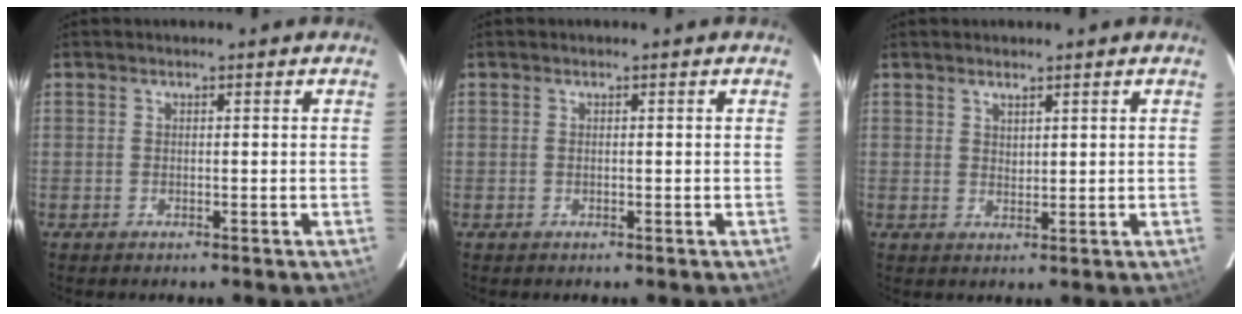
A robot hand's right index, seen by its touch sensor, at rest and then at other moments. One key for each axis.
{"total": 0.0}
{"total": 1.9, "fx": 1.6, "fy": 0.8, "fz": 0.8, "tx": -0.011, "ty": 0.002, "tz": 0.028}